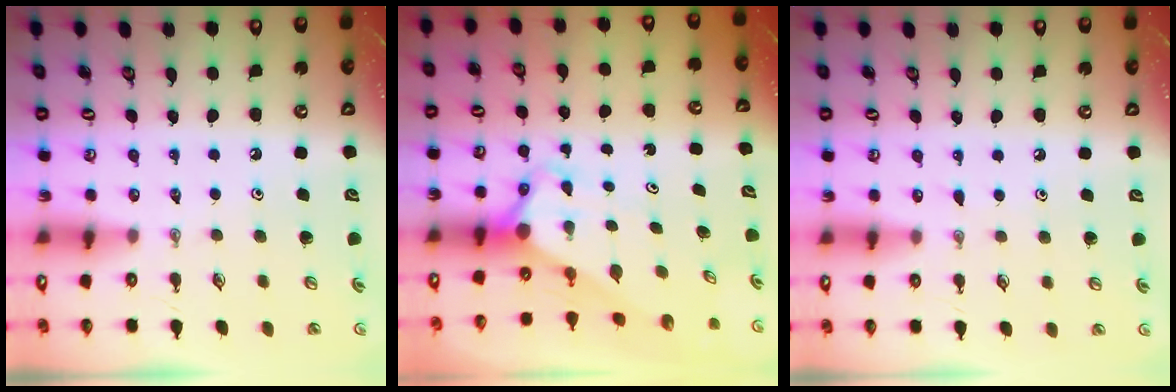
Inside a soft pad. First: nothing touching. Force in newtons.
{"total": 3.1, "press": 3.1, "slide": 0.2}
{"total": 4.3, "press": 4.3, "slide": 0.5}